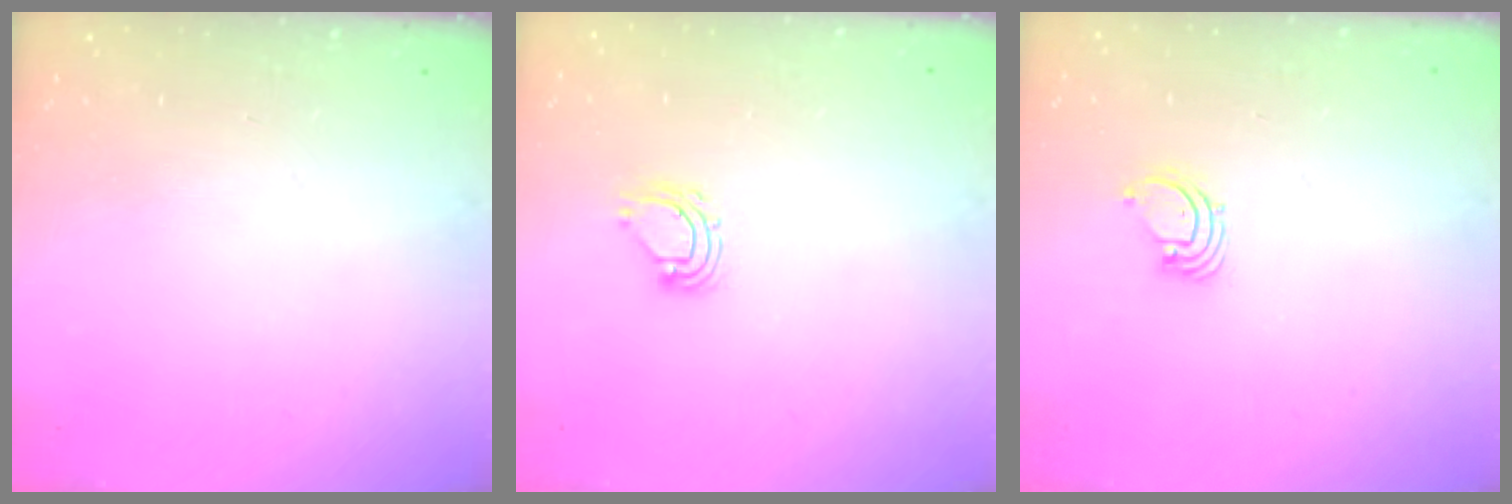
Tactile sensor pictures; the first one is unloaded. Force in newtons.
{"total": 4.0, "press": 4.0, "slide": 0.2}
{"total": 1.6, "press": 1.6, "slide": 0.1}